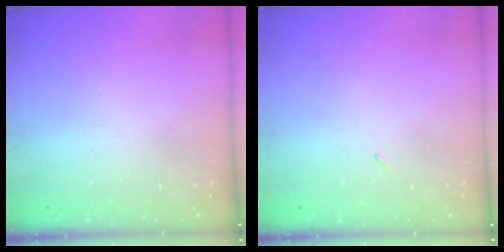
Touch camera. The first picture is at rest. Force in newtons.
{"total": 2.3, "press": 2.0, "slide": 1.2}